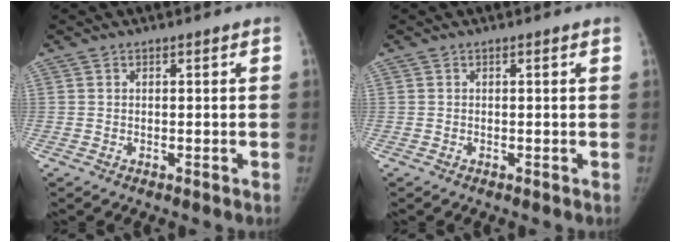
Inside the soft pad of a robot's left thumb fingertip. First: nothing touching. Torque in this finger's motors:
{"motor_torque": [-0.11, -0.15, -0.46, 0.08, -0.05]}